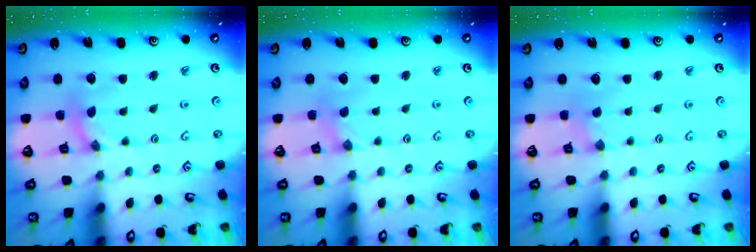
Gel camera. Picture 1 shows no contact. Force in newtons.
{"total": 0.0}
{"total": 0.0}